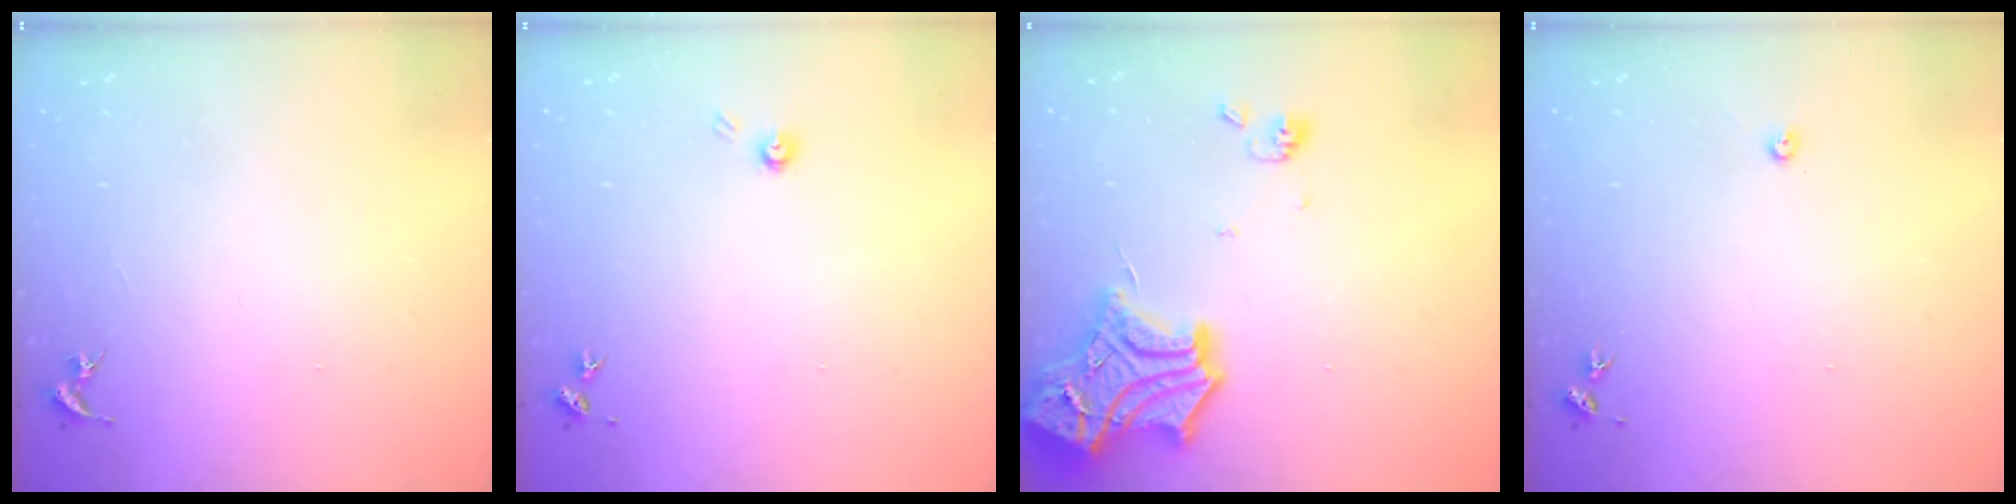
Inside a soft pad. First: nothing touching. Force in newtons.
{"total": 3.3, "press": 3.3, "slide": 0.2}
{"total": 19.1, "press": 19.0, "slide": 1.6}
{"total": 2.2, "press": 2.2, "slide": 0.3}